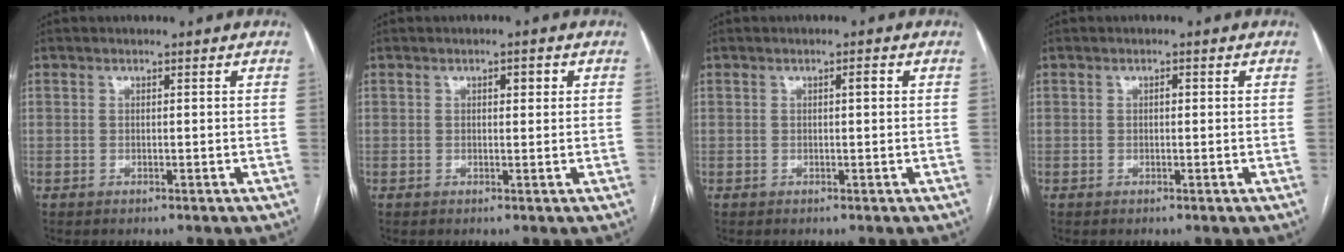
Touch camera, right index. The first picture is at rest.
{"total": 1.7, "force": [0.6, 0.7, 1.4], "torque": [-0.021, 0.005, 0.008]}
{"total": 1.1, "force": [0.2, 0.2, 1.0], "torque": [-0.014, 0.004, 0.002]}
{"total": 0.7, "force": [0.1, 0.4, 0.6], "torque": [-0.008, 0.003, -0.001]}